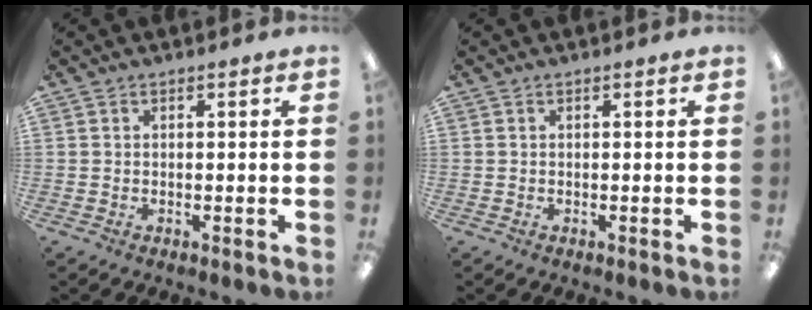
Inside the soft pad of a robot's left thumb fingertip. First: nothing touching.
{"total": 0.0}